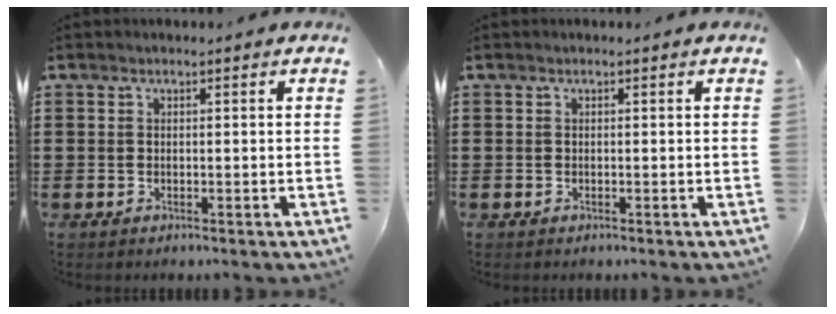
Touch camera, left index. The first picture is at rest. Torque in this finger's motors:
{"motor_torque": [0.00, 0.00, 0.00, 0.00]}